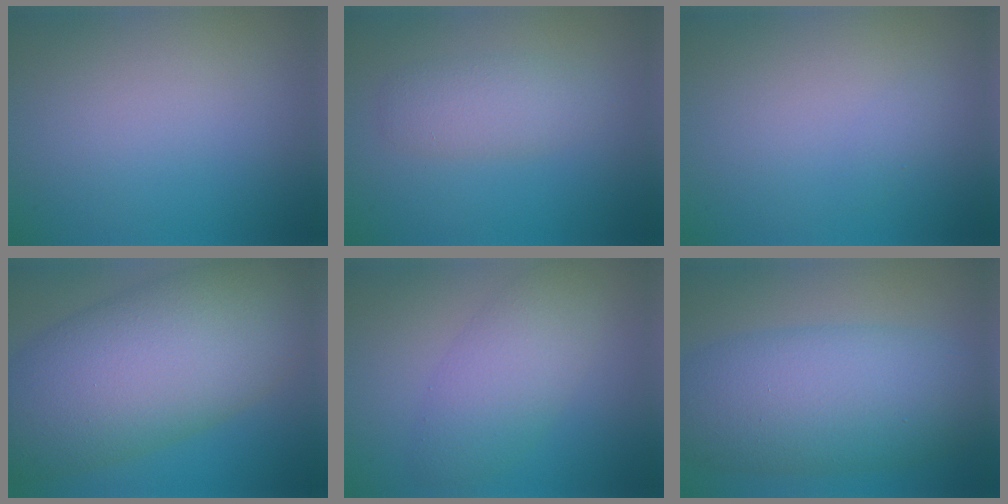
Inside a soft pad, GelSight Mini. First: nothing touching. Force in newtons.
{"total": 2.7, "press": 2.7, "slide": 0.1}
{"total": 0.6, "press": 0.5, "slide": 0.1}
{"total": 14.3, "press": 14.3, "slide": 0.5}
{"total": 4.5, "press": 4.5, "slide": 0.1}
{"total": 9.9, "press": 9.9, "slide": 0.1}